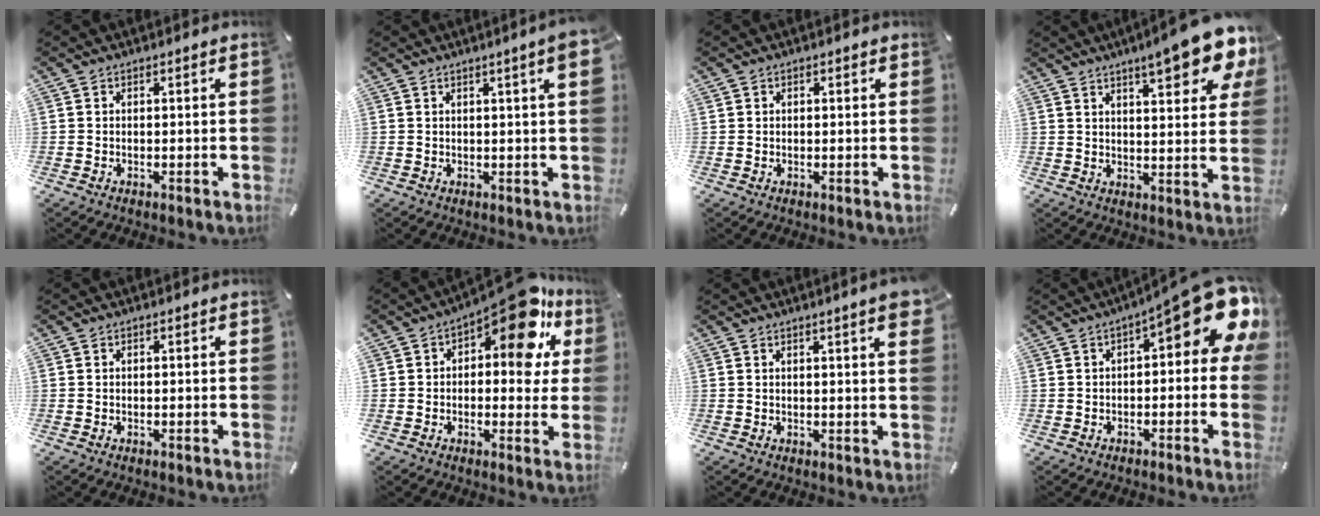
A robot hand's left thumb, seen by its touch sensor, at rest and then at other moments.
{"total": 4.5, "force": [1.8, 0.4, 4.1], "torque": [-0.061, -0.004, 0.027]}
{"total": 0.6, "force": [0.2, 0.6, 0.1], "torque": [0.000, 0.003, 0.004]}
{"total": 13.2, "force": [8.7, 3.2, 9.4], "torque": [-0.133, -0.047, 0.142]}
{"total": 0.0}
{"total": 15.2, "force": [8.5, 7.2, 10.4], "torque": [-0.138, -0.061, 0.141]}
{"total": 3.8, "force": [1.9, 0.4, 3.3], "torque": [-0.056, -0.005, 0.031]}
{"total": 15.8, "force": [6.3, 5.4, 13.5], "torque": [-0.171, -0.050, 0.099]}